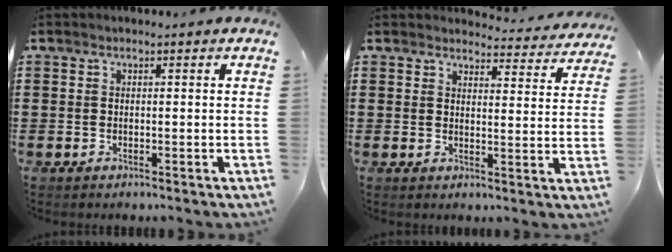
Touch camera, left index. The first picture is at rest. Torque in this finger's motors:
{"motor_torque": [-0.96, -1.18, -0.44, -0.21]}